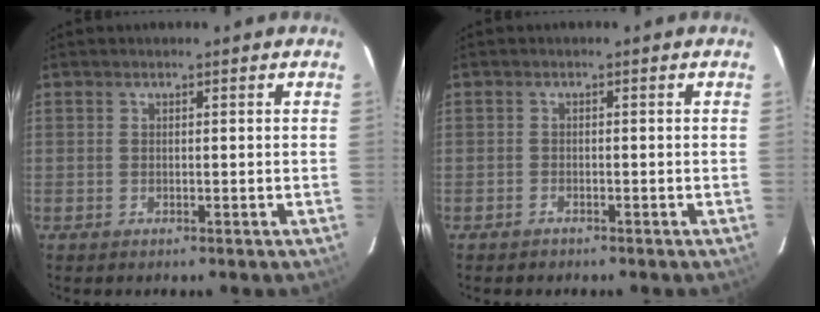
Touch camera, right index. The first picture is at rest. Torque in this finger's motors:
{"motor_torque": [0.11, -0.10, -0.03, -0.01]}